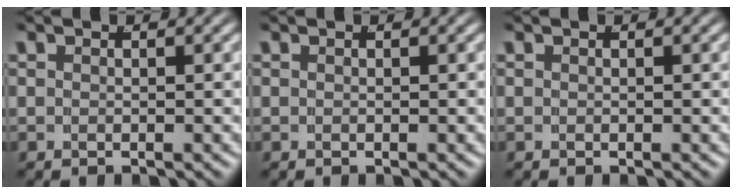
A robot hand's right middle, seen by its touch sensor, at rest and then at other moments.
{"total": 0.0}
{"total": 0.0}